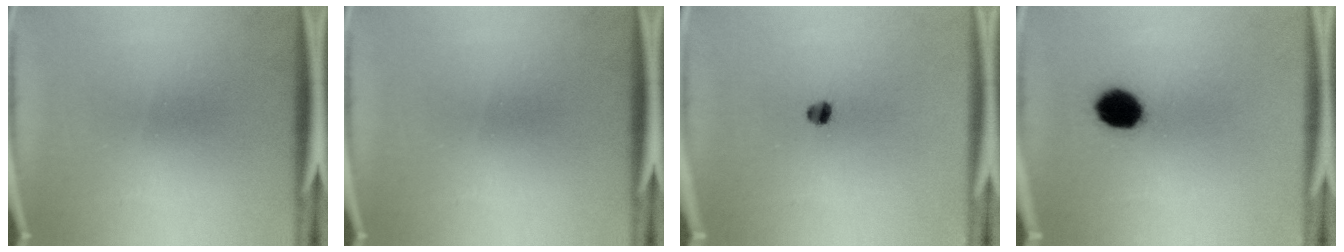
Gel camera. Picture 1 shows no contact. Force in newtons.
{"total": 0.0}
{"total": 2.3}
{"total": 8.0}